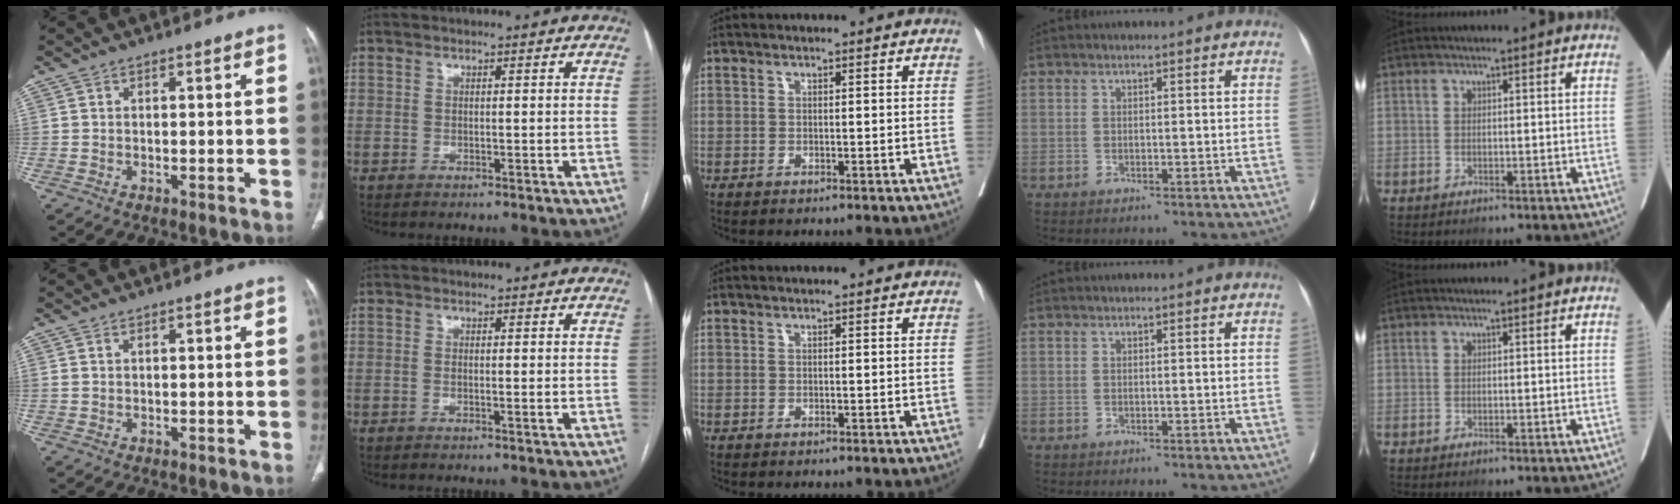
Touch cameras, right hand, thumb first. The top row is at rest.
{"thumb": {"total": 0.8, "force": [0.3, 0.4, 0.5], "torque": [-0.015, 0.010, 0.011]}, "index": {"total": 1.0, "force": [-0.2, 0.0, 0.9], "torque": [-0.019, -0.001, -0.003]}}